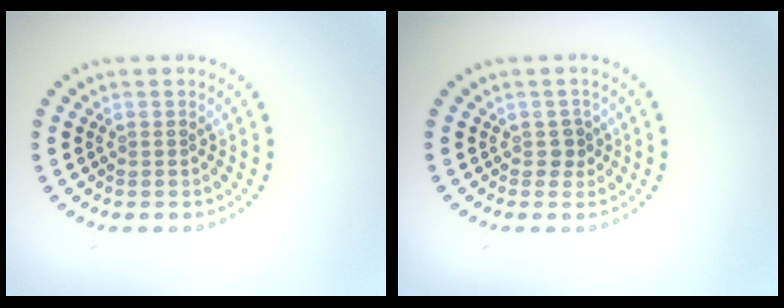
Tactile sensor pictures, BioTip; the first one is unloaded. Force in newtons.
{"total": 1.0, "press": 0.8, "slide": 0.6}